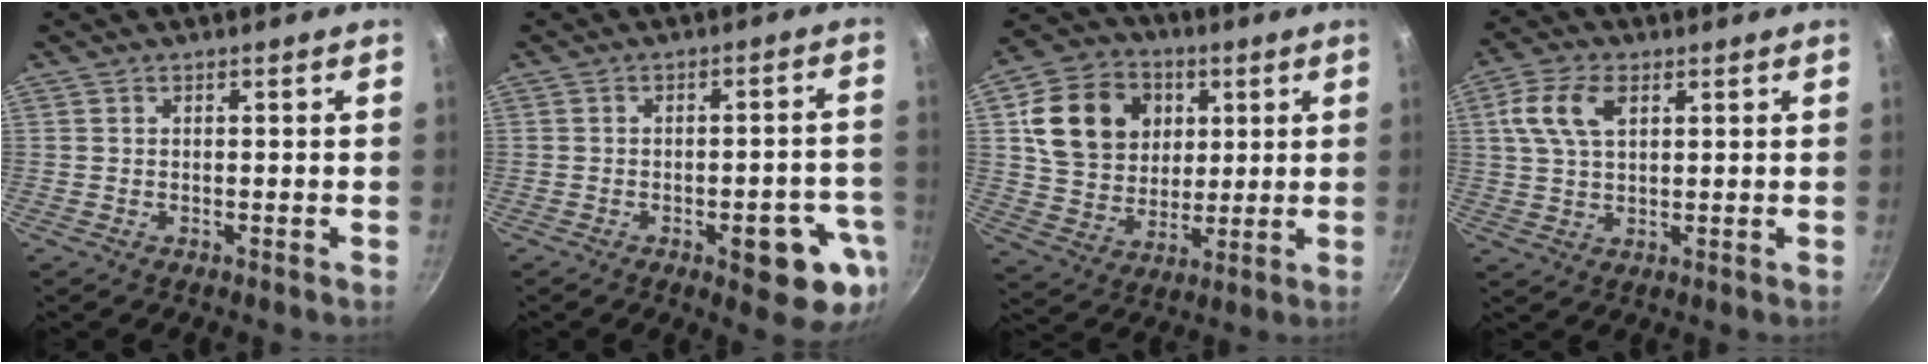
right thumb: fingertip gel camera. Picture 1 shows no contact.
{"total": 12.0, "force": [-4.9, 4.0, 10.2], "torque": [-0.104, 0.028, -0.052]}
{"total": 17.4, "force": [4.6, 14.4, 8.6], "torque": [-0.127, 0.003, 0.086]}
{"total": 8.3, "force": [2.8, 4.7, 6.2], "torque": [-0.130, 0.007, 0.053]}